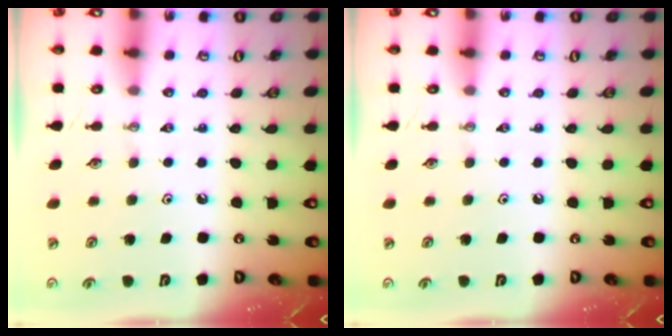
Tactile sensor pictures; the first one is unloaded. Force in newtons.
{"total": 0.0}